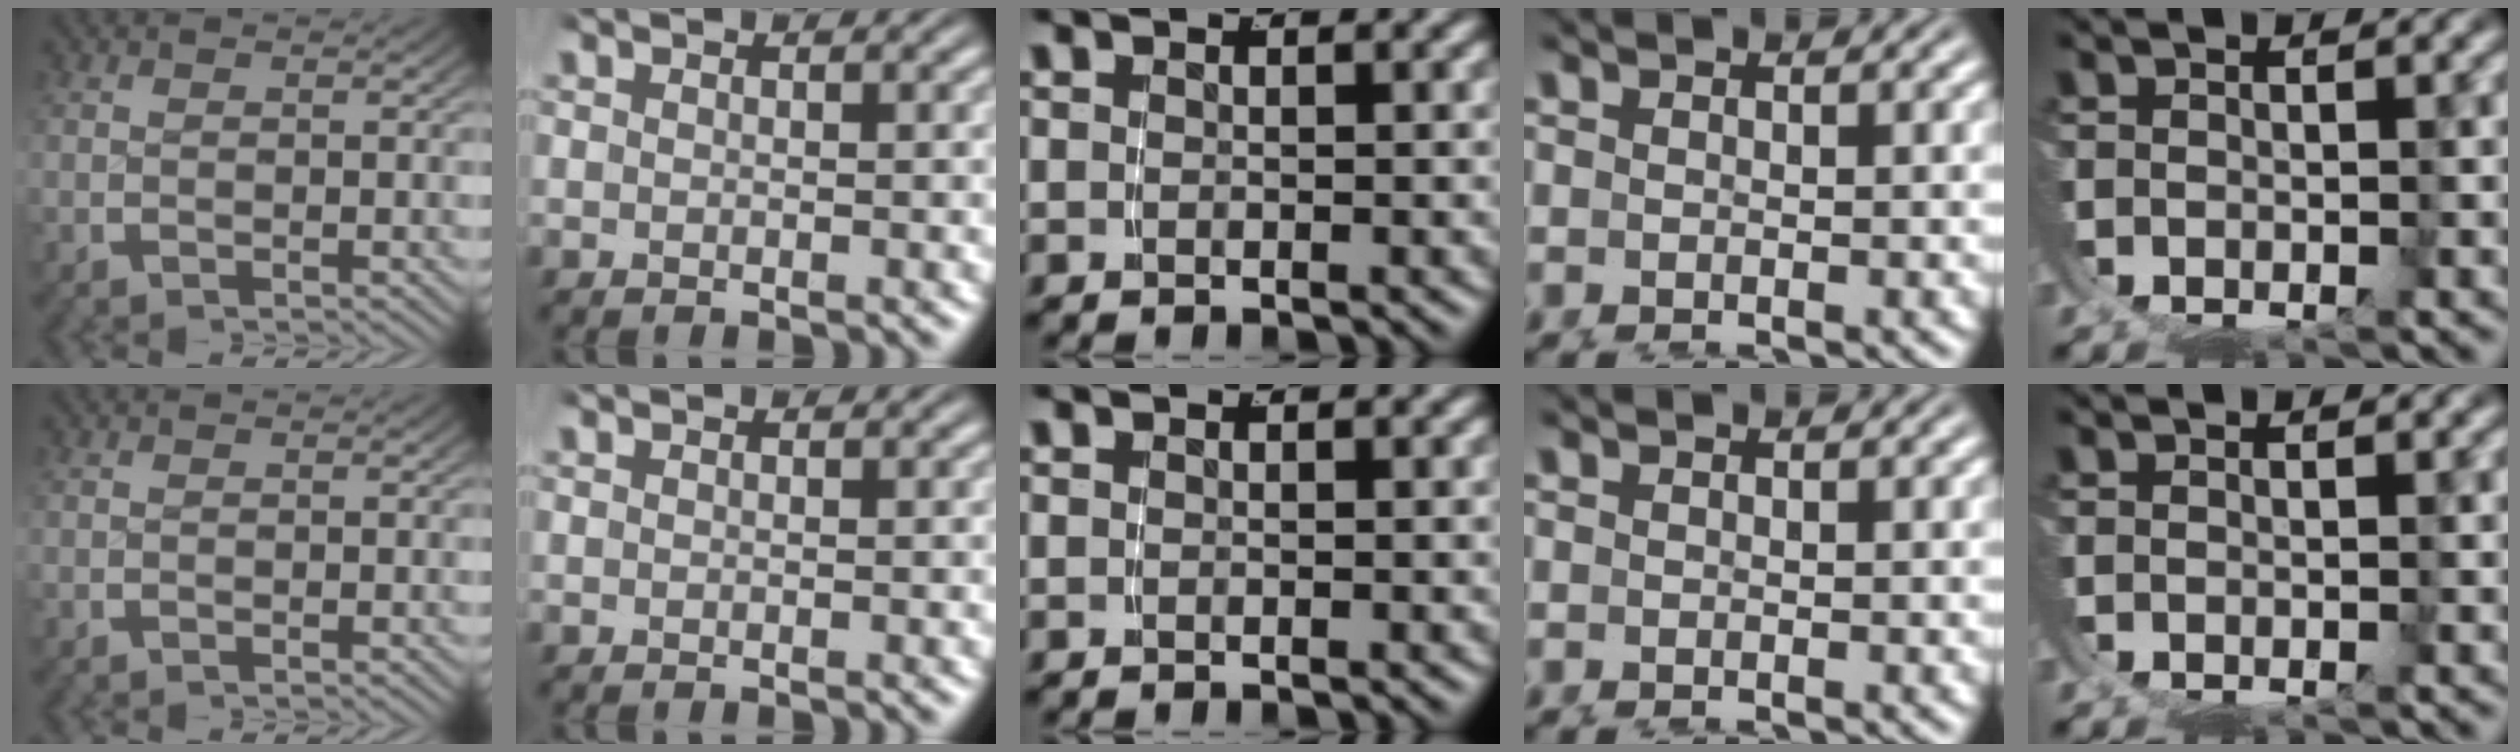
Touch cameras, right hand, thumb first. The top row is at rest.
{}